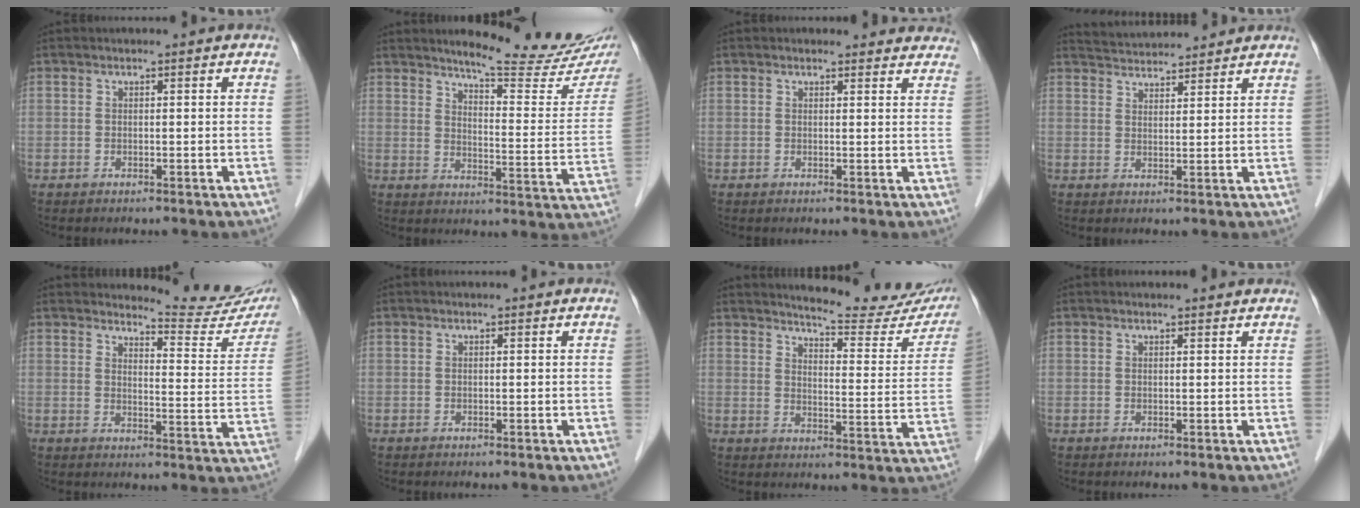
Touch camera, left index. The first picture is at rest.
{"total": 17.3, "force": [15.2, 1.6, 8.1], "torque": [-0.103, -0.063, 0.183]}
{"total": 7.9, "force": [7.5, 2.3, 0.6], "torque": [0.029, 0.002, 0.053]}
{"total": 6.6, "force": [6.5, 0.6, 1.0], "torque": [-0.023, 0.030, 0.102]}
{"total": 12.2, "force": [12.0, 0.9, 2.2], "torque": [-0.018, -0.072, 0.128]}
{"total": 0.0}
{"total": 17.9, "force": [16.7, 2.5, 6.0], "torque": [-0.068, -0.072, 0.189]}
{"total": 1.4, "force": [1.4, 0.1, 0.1], "torque": [-0.011, 0.003, 0.015]}